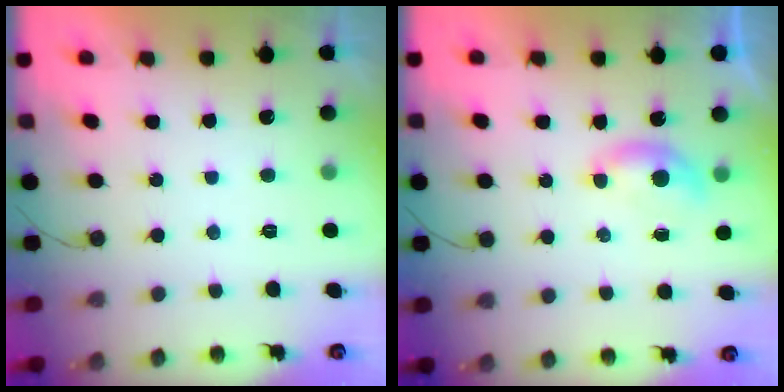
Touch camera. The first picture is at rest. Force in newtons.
{"total": 4.7, "press": 4.7, "slide": 0.6}